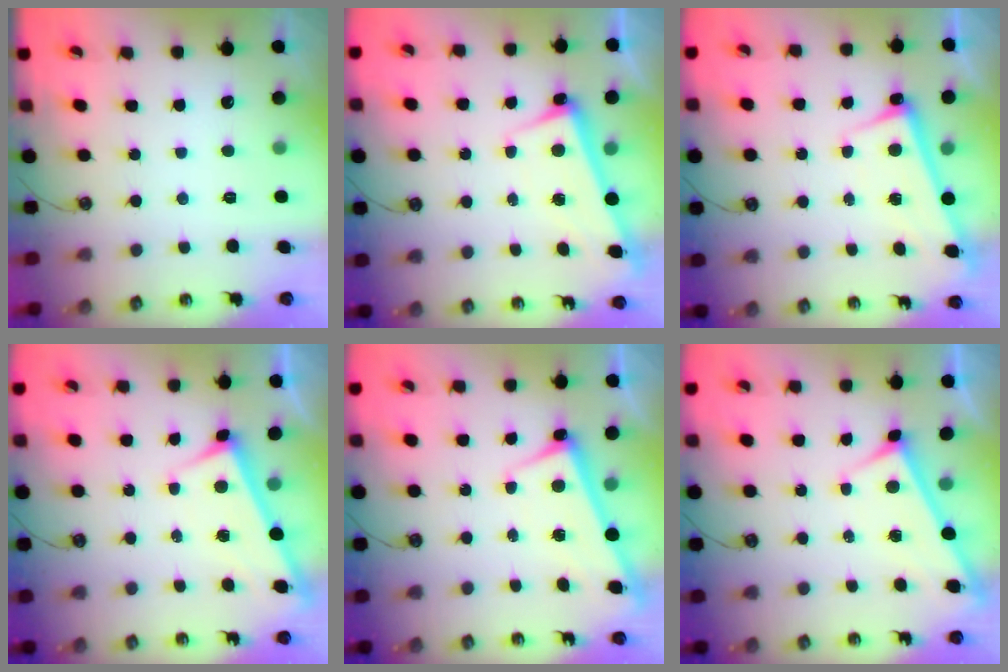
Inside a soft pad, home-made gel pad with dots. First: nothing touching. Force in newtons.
{"total": 2.7, "press": 2.5, "slide": 0.9}
{"total": 2.8, "press": 2.7, "slide": 0.5}
{"total": 3.5, "press": 3.5, "slide": 0.2}
{"total": 2.8, "press": 2.7, "slide": 0.4}
{"total": 2.9, "press": 2.9, "slide": 0.3}